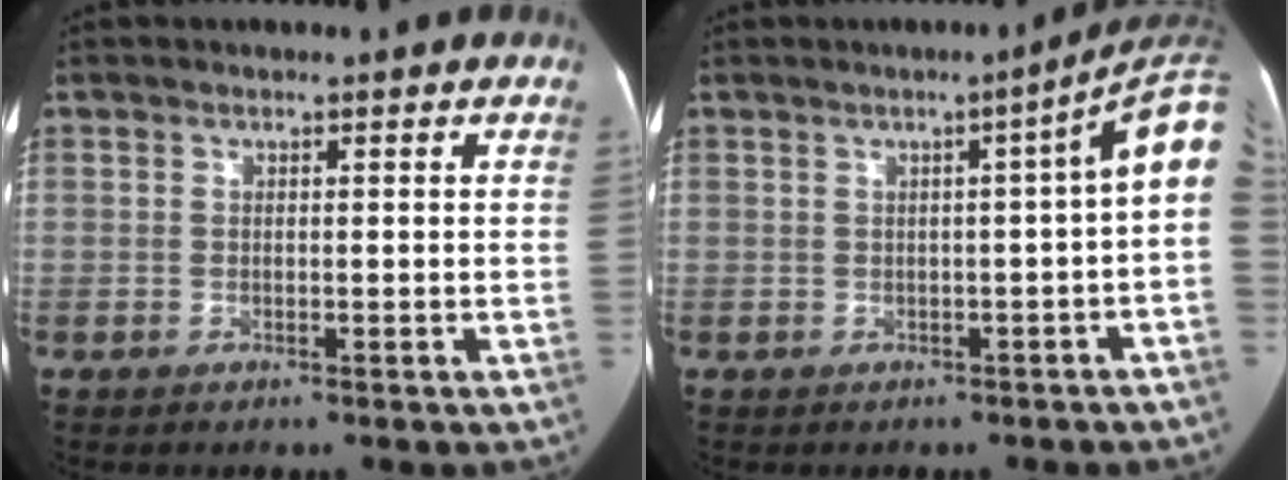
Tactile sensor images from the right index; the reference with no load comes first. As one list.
[{"total": 7.0, "force": [1.9, 0.1, 6.8], "torque": [-0.069, 0.027, 0.006]}]